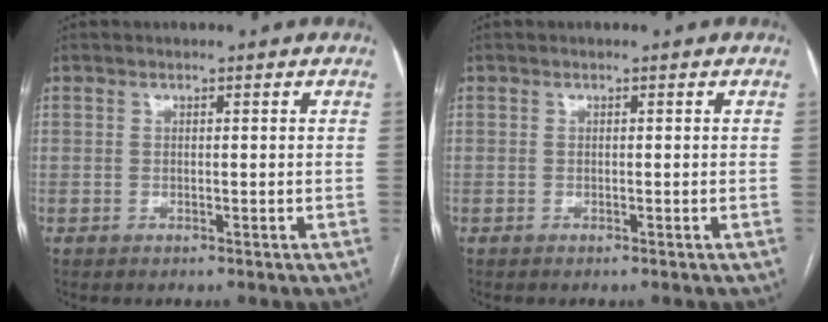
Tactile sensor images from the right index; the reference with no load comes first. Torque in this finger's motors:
{"motor_torque": [0.02, -0.07, -0.02, 0.00]}